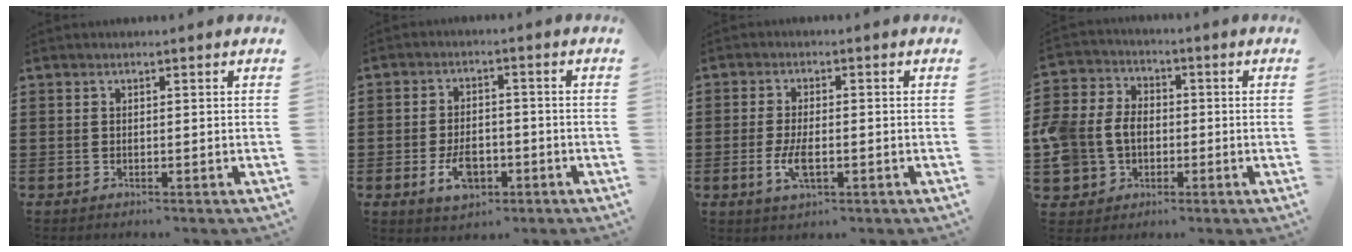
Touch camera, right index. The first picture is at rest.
{"total": 5.6, "force": [-2.1, 3.3, 4.0], "torque": [-0.073, 0.002, -0.041]}
{"total": 4.5, "force": [-1.1, 1.8, 4.0], "torque": [-0.089, -0.005, -0.023]}
{"total": 7.3, "force": [-1.0, 6.3, 3.5], "torque": [-0.116, 0.009, -0.027]}